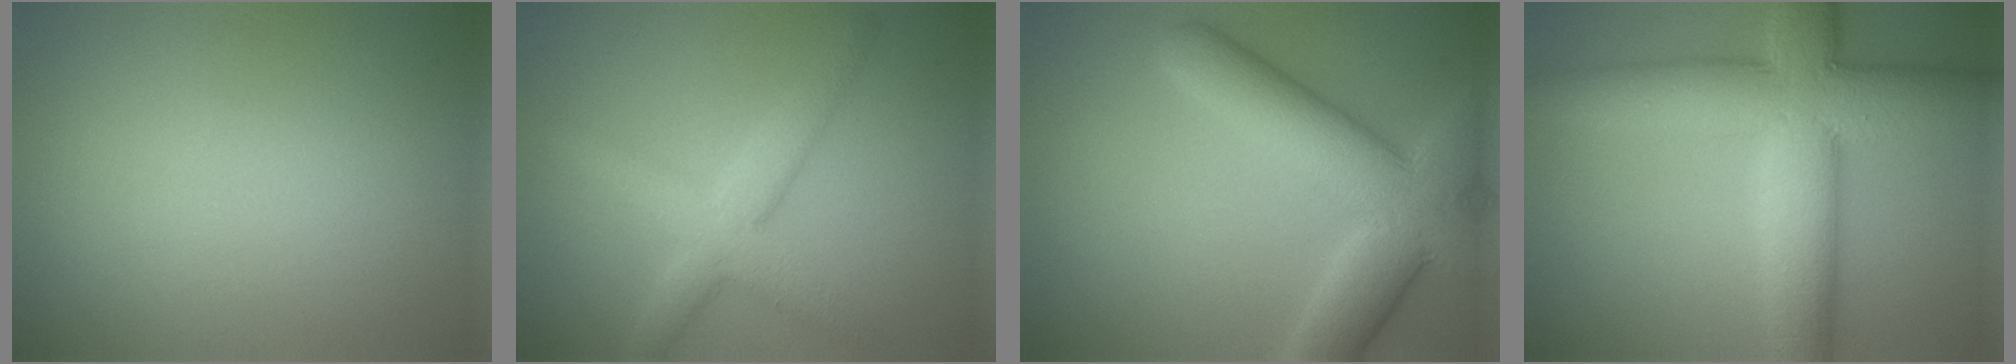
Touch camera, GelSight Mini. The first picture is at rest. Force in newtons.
{"total": 4.2, "press": 4.2, "slide": 0.2}
{"total": 9.0, "press": 9.0, "slide": 0.6}
{"total": 10.7, "press": 10.7, "slide": 0.1}